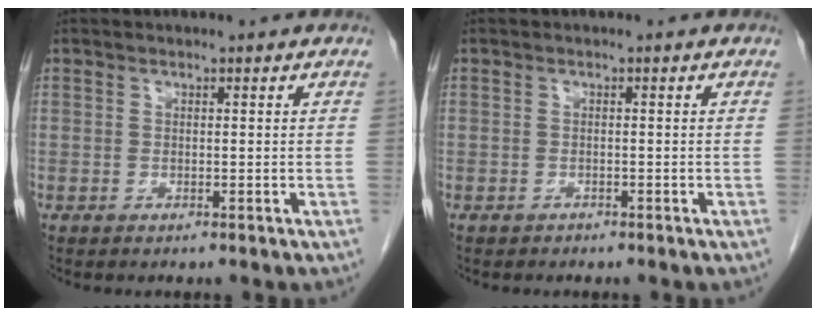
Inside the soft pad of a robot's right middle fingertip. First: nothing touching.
{"total": 0.6, "force": [-0.5, 0.4, 0.0], "torque": [-0.009, 0.001, -0.010]}